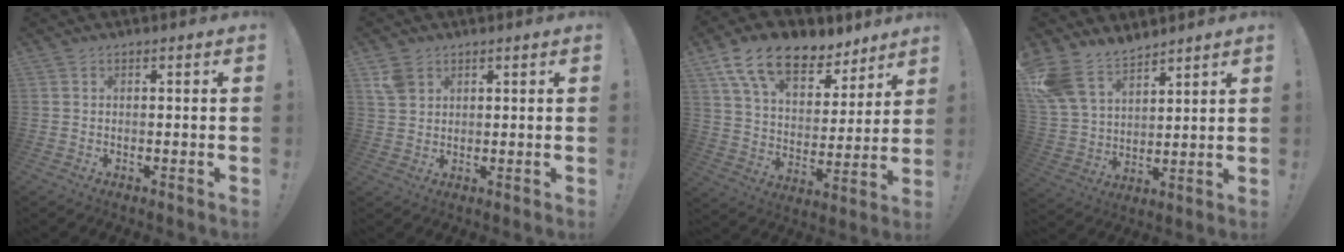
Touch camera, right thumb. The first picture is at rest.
{"total": 4.7, "force": [2.8, 3.2, 2.1], "torque": [-0.036, -0.006, 0.055]}
{"total": 16.1, "force": [10.6, 8.6, 8.6], "torque": [-0.153, -0.064, 0.193]}
{"total": 14.0, "force": [11.2, 7.2, 4.6], "torque": [-0.112, -0.063, 0.220]}